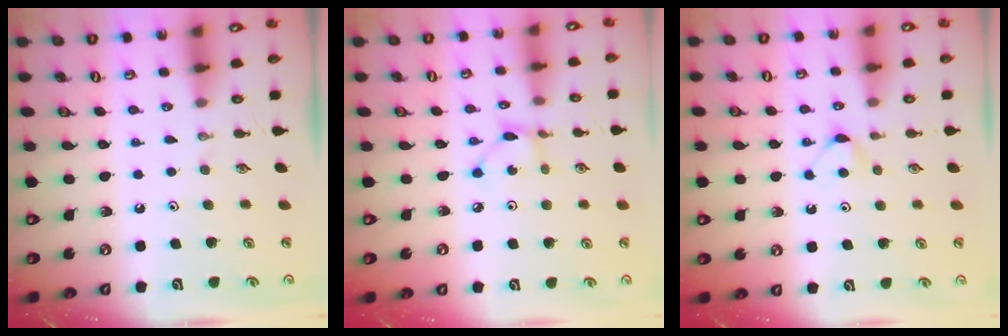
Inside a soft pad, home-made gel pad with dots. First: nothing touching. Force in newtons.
{"total": 2.7, "press": 2.7, "slide": 0.1}
{"total": 3.9, "press": 3.9, "slide": 0.4}